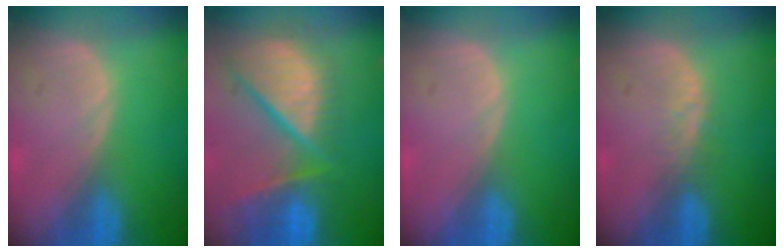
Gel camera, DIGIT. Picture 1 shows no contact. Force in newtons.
{"total": 12.7, "press": 10.5, "slide": 7.1}
{"total": 0.0}
{"total": 2.1, "press": 2.1, "slide": 0.2}